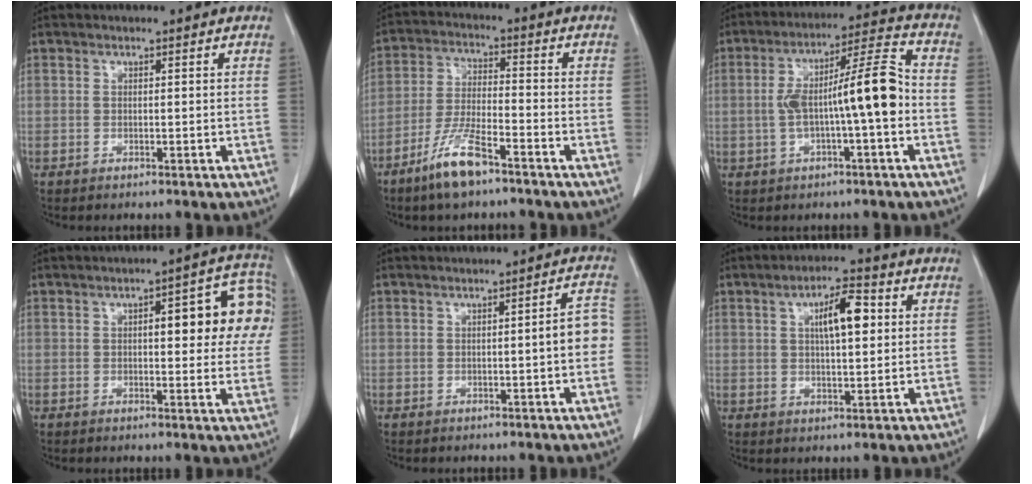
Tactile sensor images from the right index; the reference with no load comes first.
{"total": 8.6, "force": [-5.9, 1.6, 6.1], "torque": [-0.127, -0.013, -0.115]}
{"total": 11.9, "force": [-1.5, 1.0, 11.8], "torque": [-0.201, 0.031, -0.027]}
{"total": 12.3, "force": [2.6, 3.9, 11.4], "torque": [-0.127, 0.032, 0.025]}
{"total": 4.3, "force": [-0.5, 0.5, 4.2], "torque": [-0.048, 0.013, -0.009]}
{"total": 7.2, "force": [1.9, 1.8, 6.7], "torque": [-0.111, 0.011, 0.032]}